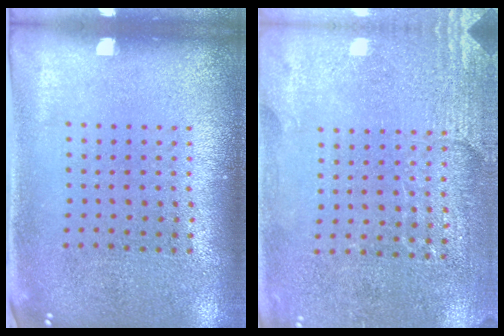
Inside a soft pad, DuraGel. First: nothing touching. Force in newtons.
{"total": 2.8, "press": 2.7, "slide": 0.8}